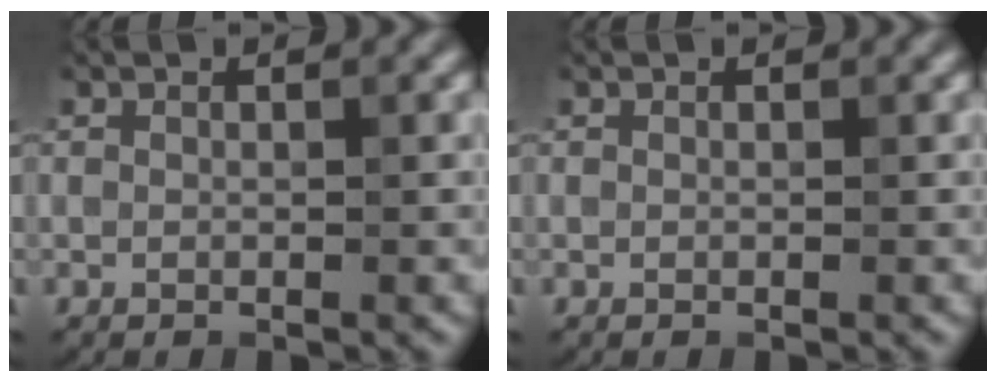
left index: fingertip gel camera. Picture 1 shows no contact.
{"total": 0.0}